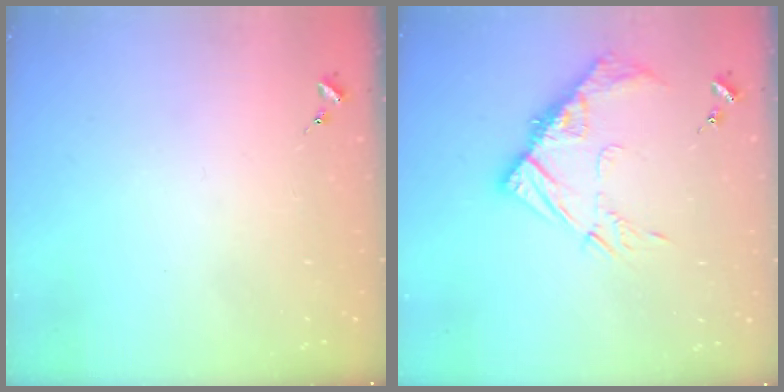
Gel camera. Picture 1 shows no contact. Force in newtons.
{"total": 12.2, "press": 12.1, "slide": 0.9}